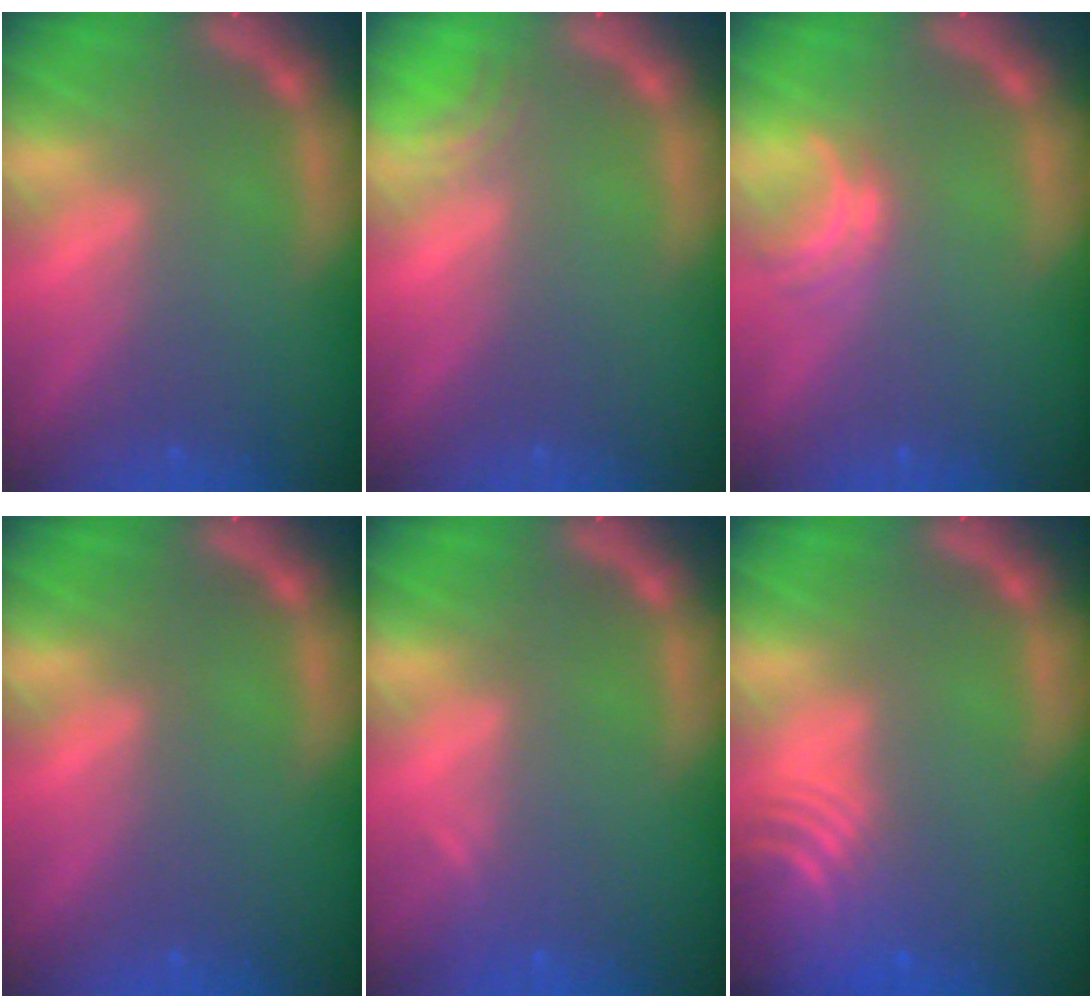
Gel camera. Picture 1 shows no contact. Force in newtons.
{"total": 1.5}
{"total": 2.0}
{"total": 0.0}
{"total": 0.9}
{"total": 8.6}